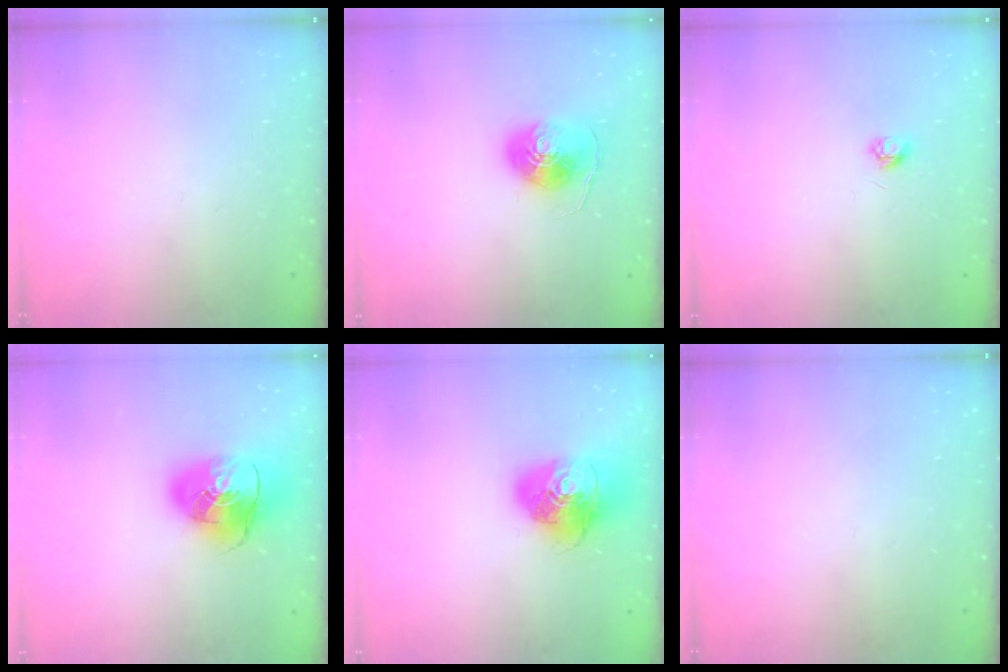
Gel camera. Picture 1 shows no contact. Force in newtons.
{"total": 8.1, "press": 8.1, "slide": 0.3}
{"total": 3.7, "press": 3.7, "slide": 0.3}
{"total": 16.2, "press": 16.0, "slide": 2.6}
{"total": 15.9, "press": 15.8, "slide": 2.3}
{"total": 0.0}